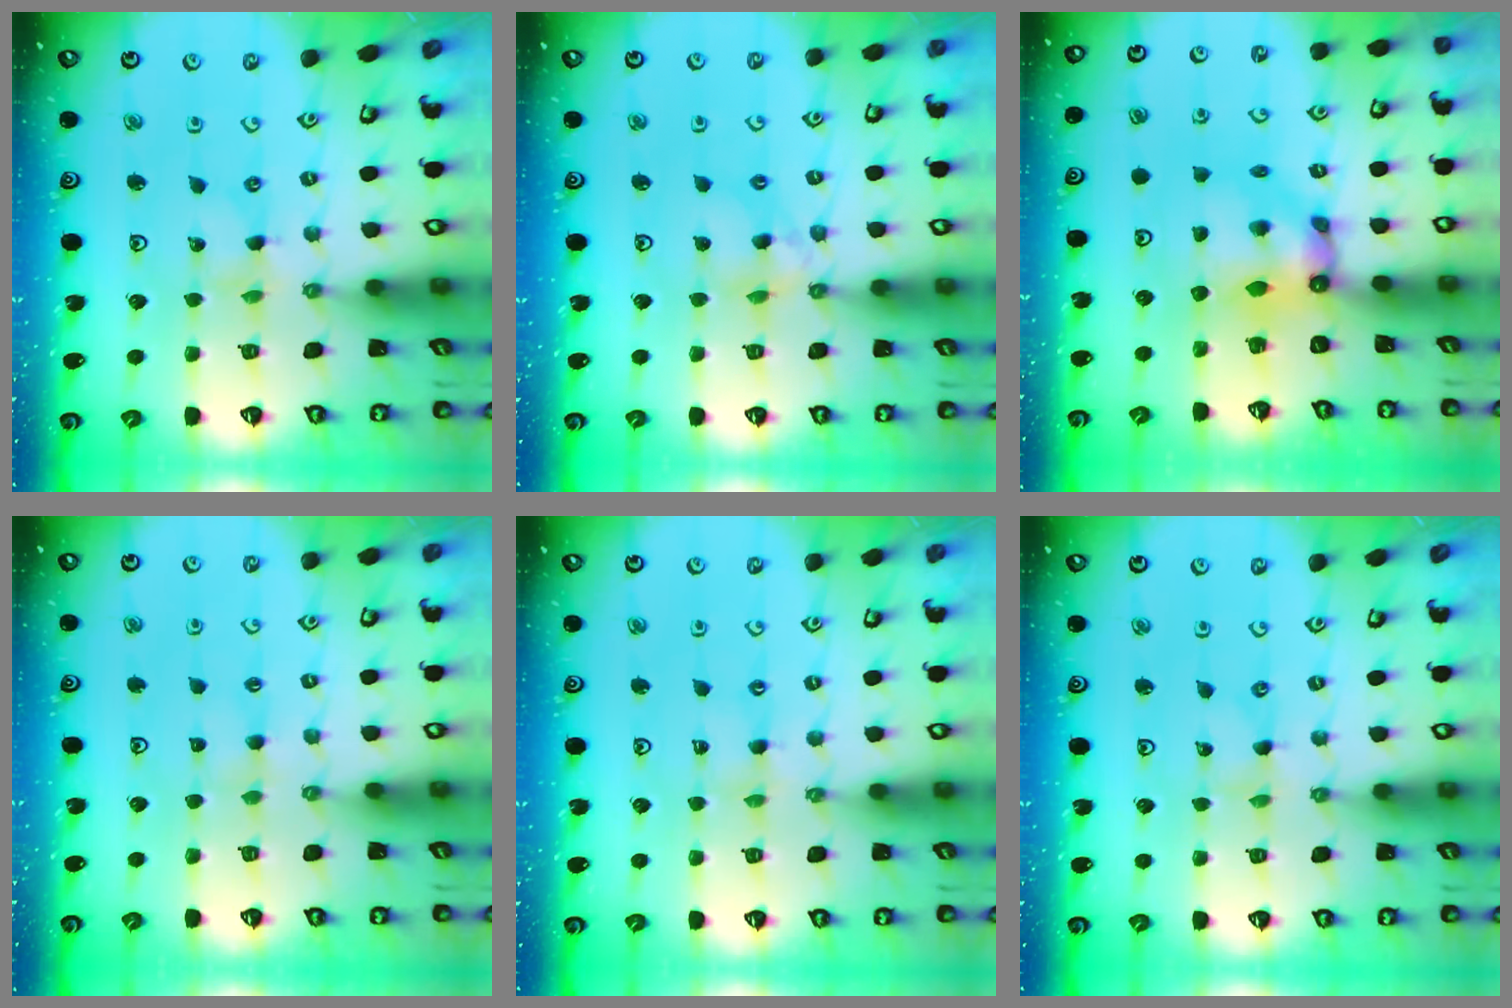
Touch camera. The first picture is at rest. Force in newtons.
{"total": 6.4, "press": 6.4, "slide": 0.5}
{"total": 5.9, "press": 5.9, "slide": 0.8}
{"total": 1.0, "press": 1.0, "slide": 0.3}
{"total": 1.4, "press": 1.3, "slide": 0.2}
{"total": 0.0}